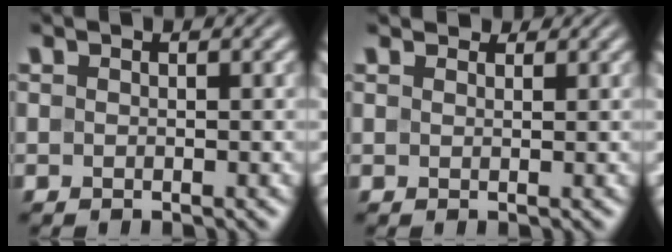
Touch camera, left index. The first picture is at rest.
{"total": 2.2, "force": [1.9, 0.8, 0.6], "torque": [-0.015, -0.005, 0.025]}